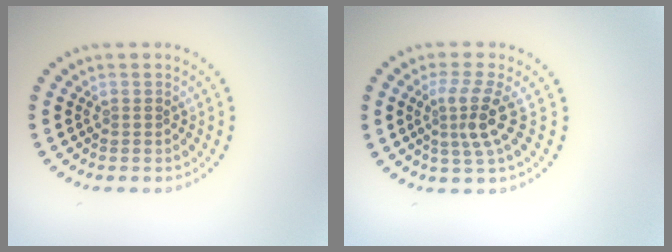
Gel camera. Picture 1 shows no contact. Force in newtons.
{"total": 3.1, "press": 2.2, "slide": 2.1}